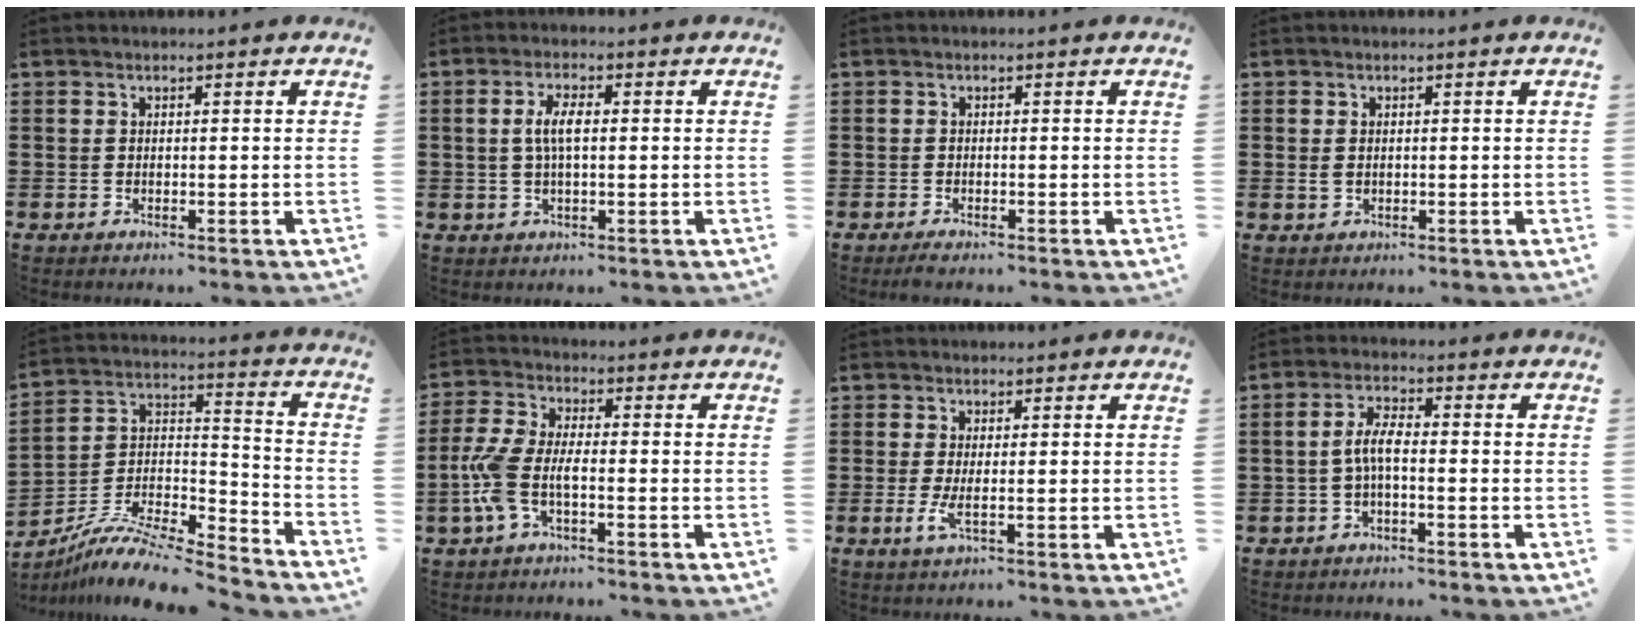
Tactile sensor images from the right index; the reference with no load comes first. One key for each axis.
{"total": 4.3, "fx": 0.2, "fy": 1.5, "fz": 4.0, "tx": -0.091, "ty": 0.001, "tz": -0.004}
{"total": 0.9, "fx": -0.8, "fy": 0.0, "fz": 0.4, "tx": -0.008, "ty": -0.006, "tz": -0.014}
{"total": 1.1, "fx": 0.0, "fy": 0.9, "fz": 0.6, "tx": -0.015, "ty": 0.004, "tz": 0.000}
{"total": 9.6, "fx": -8.5, "fy": 1.6, "fz": 4.0, "tx": -0.083, "ty": 0.004, "tz": -0.173}
{"total": 6.6, "fx": -1.9, "fy": 2.8, "fz": 5.6, "tx": -0.147, "ty": -0.010, "tz": -0.045}
{"total": 2.8, "fx": -0.2, "fy": 0.4, "fz": 2.8, "tx": -0.066, "ty": -0.011, "tz": -0.006}
{"total": 4.4, "fx": -0.8, "fy": 1.4, "fz": 4.1, "tx": -0.087, "ty": 0.003, "tz": -0.021}